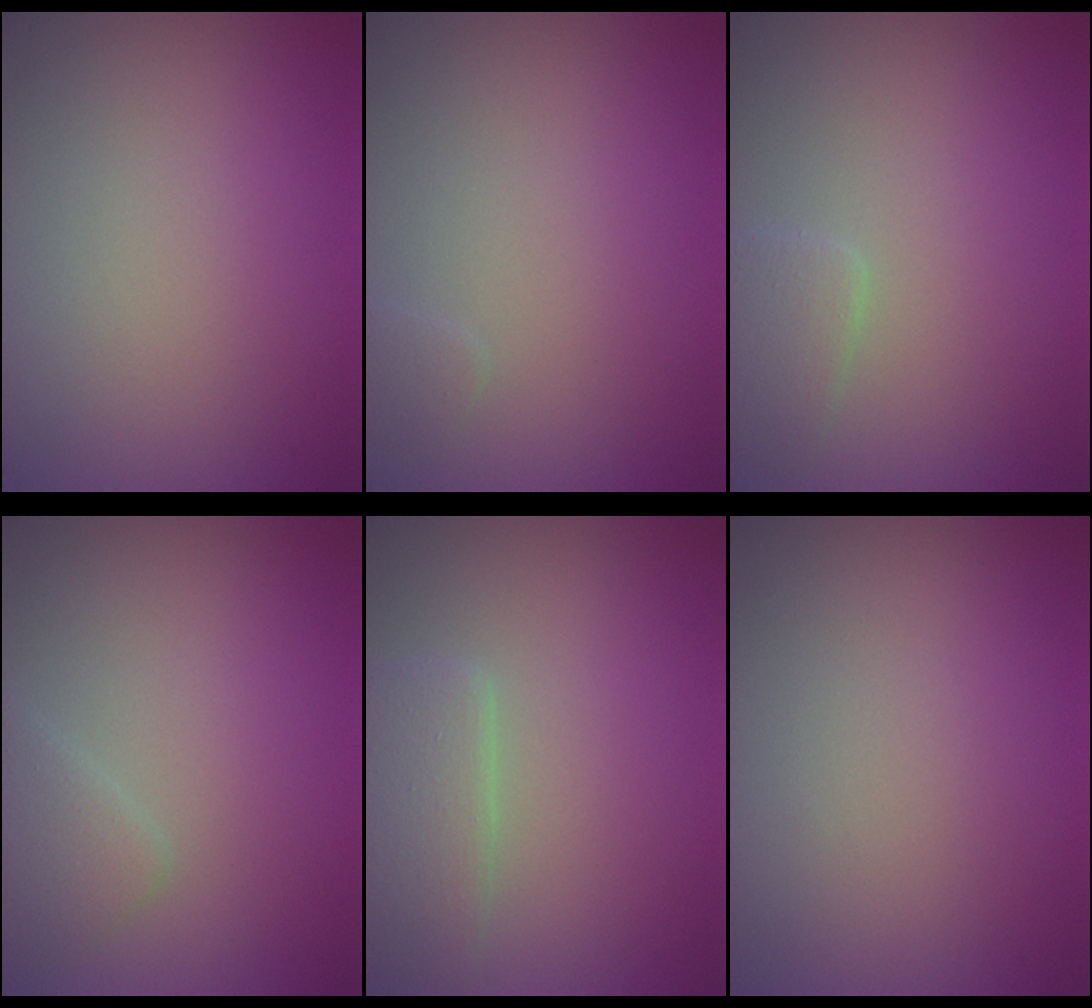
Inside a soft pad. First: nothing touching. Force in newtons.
{"total": 0.6, "press": 0.6, "slide": 0.1}
{"total": 1.7, "press": 1.7, "slide": 0.1}
{"total": 1.8, "press": 1.8, "slide": 0.0}
{"total": 2.8, "press": 2.8, "slide": 0.2}
{"total": 0.0}